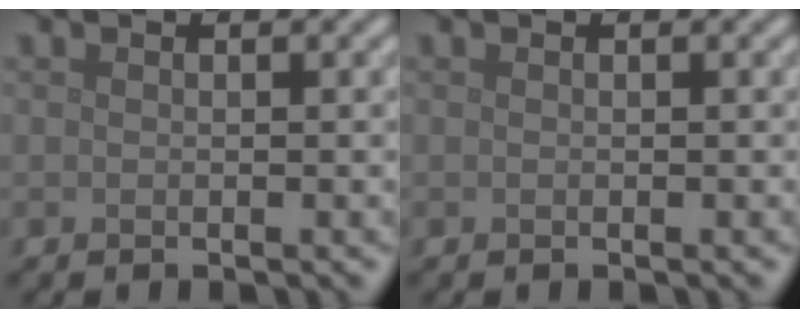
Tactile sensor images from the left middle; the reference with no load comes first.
{"total": 0.0}